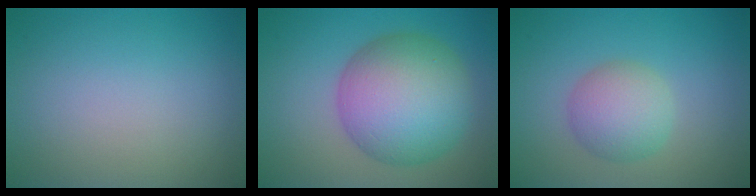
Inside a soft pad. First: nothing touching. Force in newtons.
{"total": 10.4, "press": 10.4, "slide": 0.5}
{"total": 3.9, "press": 3.9, "slide": 0.1}